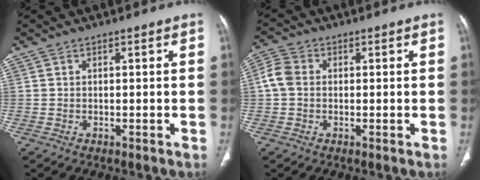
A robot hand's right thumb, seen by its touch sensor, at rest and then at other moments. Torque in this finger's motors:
{"motor_torque": [0.19, 0.11, 0.36, -0.37, 0.06]}